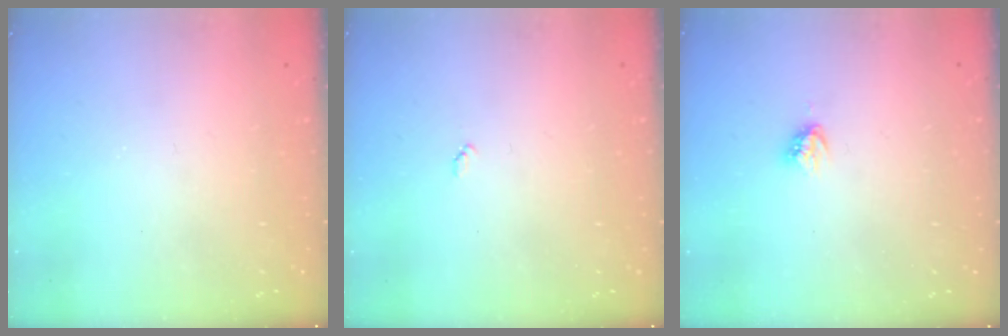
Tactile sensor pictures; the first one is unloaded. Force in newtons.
{"total": 3.1, "press": 3.1, "slide": 0.4}
{"total": 3.8, "press": 3.8, "slide": 0.4}